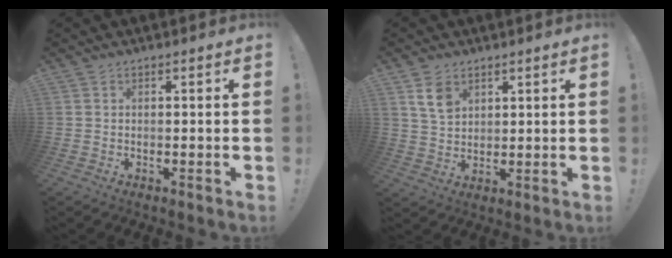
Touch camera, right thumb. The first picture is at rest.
{"total": 7.2, "force": [3.8, 5.1, 3.4], "torque": [-0.048, -0.012, 0.073]}